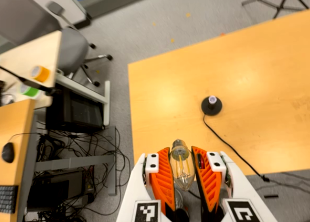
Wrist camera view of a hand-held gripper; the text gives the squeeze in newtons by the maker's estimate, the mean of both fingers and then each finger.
{"total": 20.8, "left": 22.6, "right": 19.1}